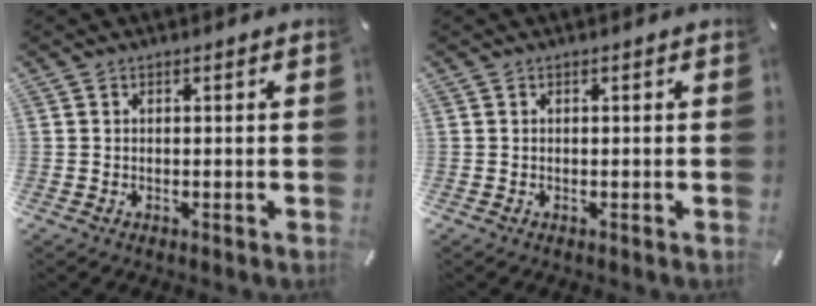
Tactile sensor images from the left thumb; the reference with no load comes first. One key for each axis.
{"total": 0.0}